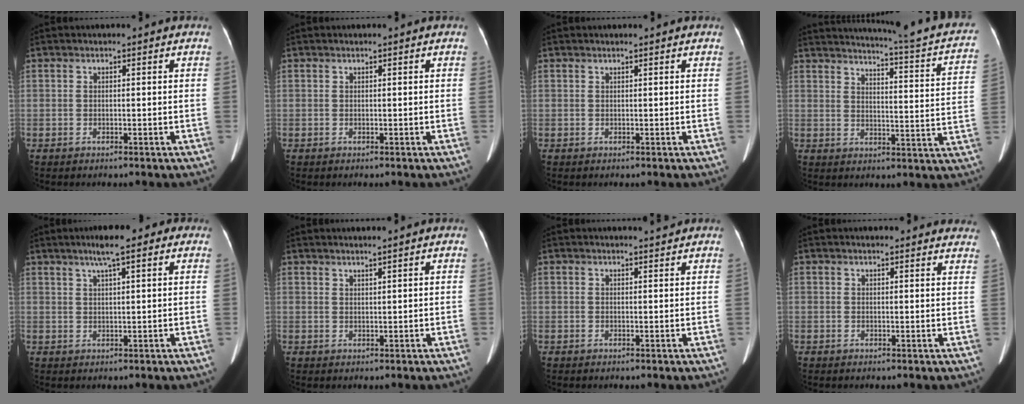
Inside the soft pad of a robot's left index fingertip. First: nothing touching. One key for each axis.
{"total": 0.0}
{"total": 0.7, "fx": 0.7, "fy": 0.0, "fz": 0.3, "tx": -0.010, "ty": 0.010, "tz": 0.014}
{"total": 20.5, "fx": 18.3, "fy": 0.6, "fz": 9.2, "tx": -0.128, "ty": -0.055, "tz": 0.207}
{"total": 5.4, "fx": 3.3, "fy": 0.9, "fz": 4.2, "tx": -0.068, "ty": 0.019, "tz": 0.049}
{"total": 1.1, "fx": 0.9, "fy": -0.4, "fz": 0.4, "tx": -0.016, "ty": -0.004, "tz": 0.024}
{"total": 1.1, "fx": 1.0, "fy": -0.4, "fz": 0.1, "tx": -0.007, "ty": -0.007, "tz": 0.018}
{"total": 9.3, "fx": 8.7, "fy": 2.5, "fz": 2.4, "tx": 0.001, "ty": 0.006, "tz": 0.077}